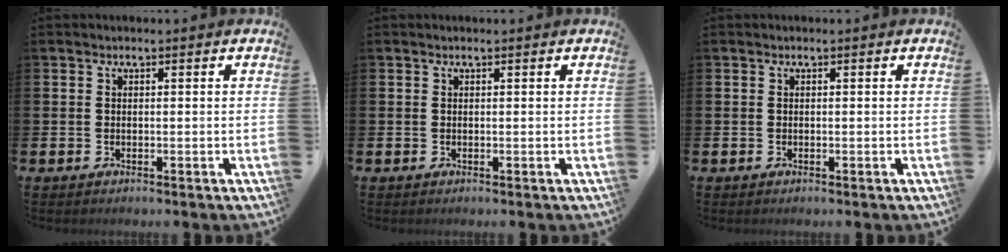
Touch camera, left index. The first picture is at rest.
{"total": 0.0}
{"total": 0.0}